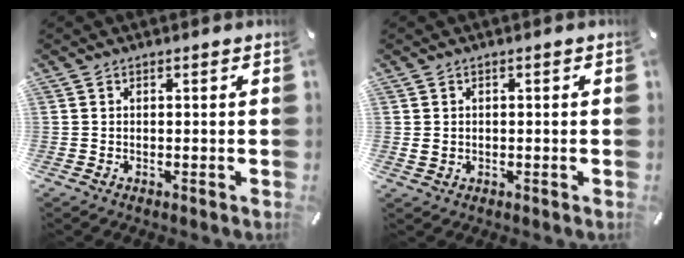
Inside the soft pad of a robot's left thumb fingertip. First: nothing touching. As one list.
[{"total": 1.6, "force": [-0.1, 1.5, 0.6], "torque": [-0.011, 0.005, -0.003]}]